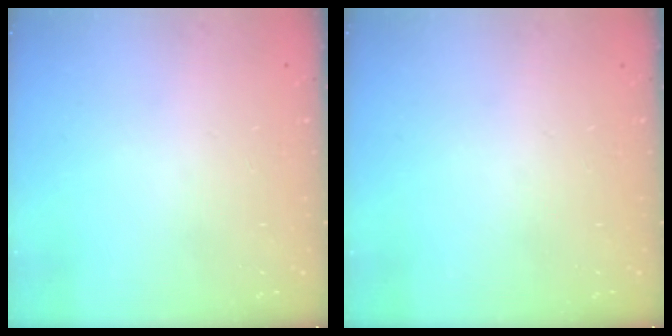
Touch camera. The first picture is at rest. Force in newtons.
{"total": 0.0}